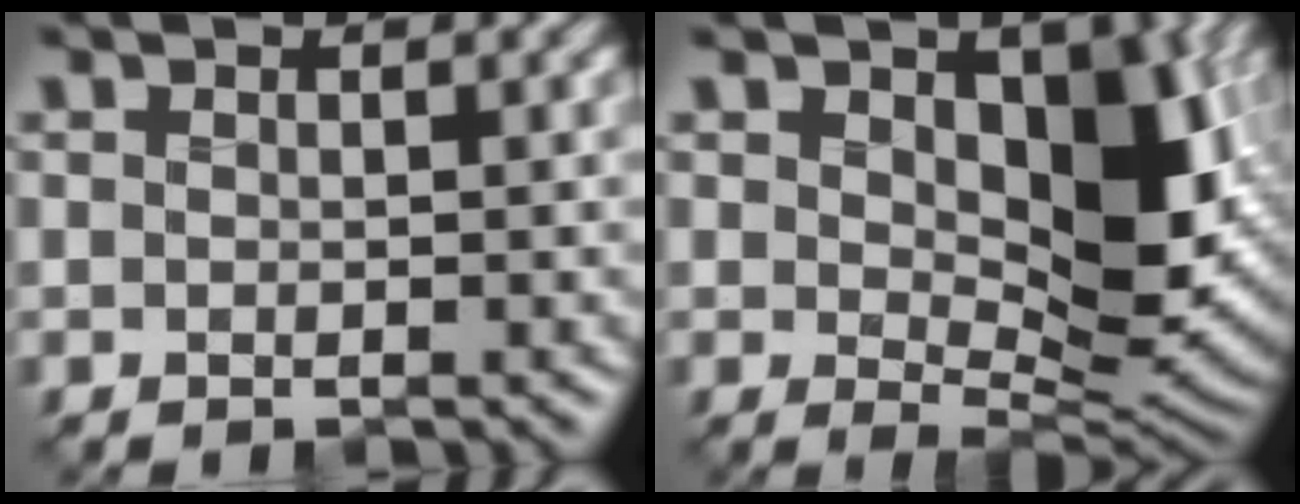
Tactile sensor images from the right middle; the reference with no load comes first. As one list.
[{"total": 9.7, "force": [1.9, 5.3, 7.9], "torque": [-0.124, -0.016, 0.029]}]